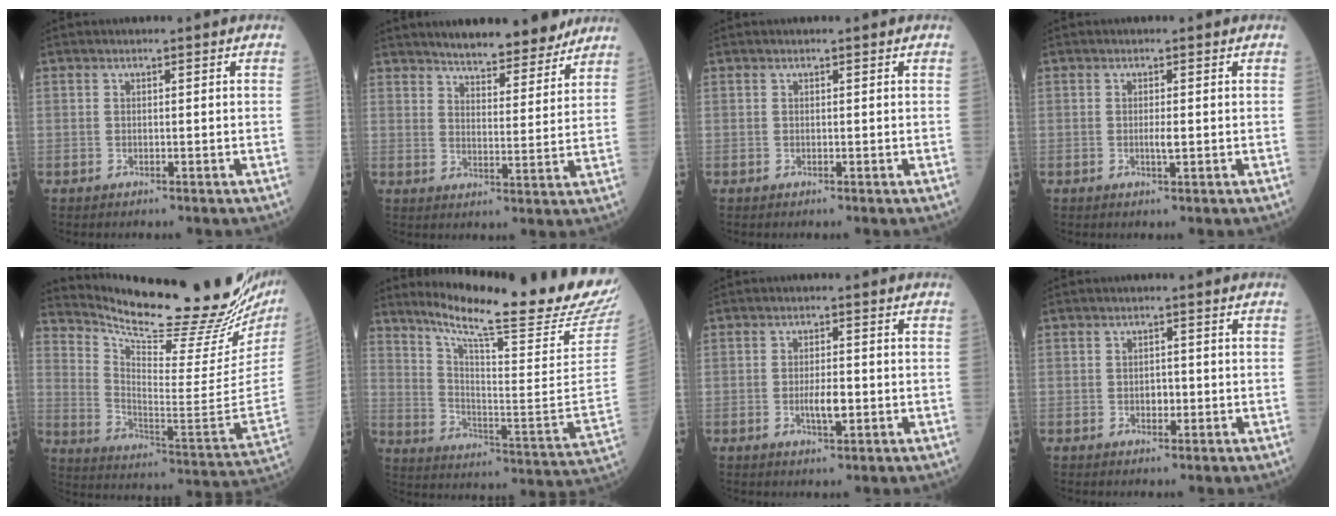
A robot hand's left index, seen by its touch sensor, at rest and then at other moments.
{"total": 12.1, "force": [10.9, 2.3, 4.8], "torque": [-0.058, -0.008, 0.146]}
{"total": 0.0}
{"total": 1.3, "force": [-0.1, 0.1, 1.3], "torque": [-0.027, -0.002, -0.001]}
{"total": 25.4, "force": [23.1, 1.2, 10.4], "torque": [-0.183, -0.113, 0.323]}
{"total": 24.1, "force": [21.2, -1.4, 11.3], "torque": [-0.194, -0.107, 0.297]}
{"total": 3.4, "force": [-0.7, 0.9, 3.2], "torque": [-0.062, -0.001, -0.010]}
{"total": 1.6, "force": [-0.3, 1.0, 1.2], "torque": [-0.018, 0.003, -0.003]}